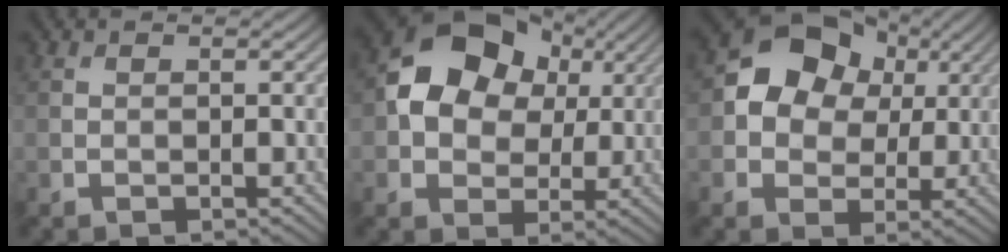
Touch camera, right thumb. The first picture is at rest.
{"total": 11.6, "force": [2.6, 9.0, 6.9], "torque": [-0.139, 0.008, 0.032]}
{"total": 9.4, "force": [2.2, 7.6, 5.1], "torque": [-0.094, 0.005, 0.019]}